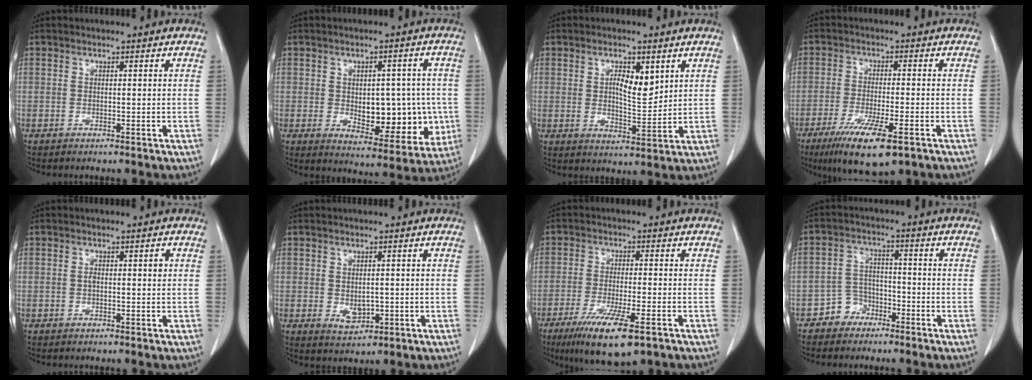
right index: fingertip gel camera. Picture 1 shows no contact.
{"total": 11.8, "force": [-0.8, 6.5, 9.8], "torque": [-0.120, 0.007, 0.010]}
{"total": 5.9, "force": [2.2, 2.1, 5.1], "torque": [-0.086, -0.005, 0.039]}
{"total": 11.3, "force": [-6.7, 1.9, 8.9], "torque": [-0.153, -0.029, -0.105]}
{"total": 1.8, "force": [0.3, 0.7, 1.6], "torque": [-0.029, 0.006, 0.006]}
{"total": 3.2, "force": [-0.3, 2.1, 2.4], "torque": [-0.040, -0.005, 0.008]}
{"total": 11.6, "force": [-6.9, 1.9, 9.1], "torque": [-0.157, -0.030, -0.108]}
{"total": 5.0, "force": [-3.5, 3.5, 0.5], "torque": [0.000, 0.015, -0.063]}